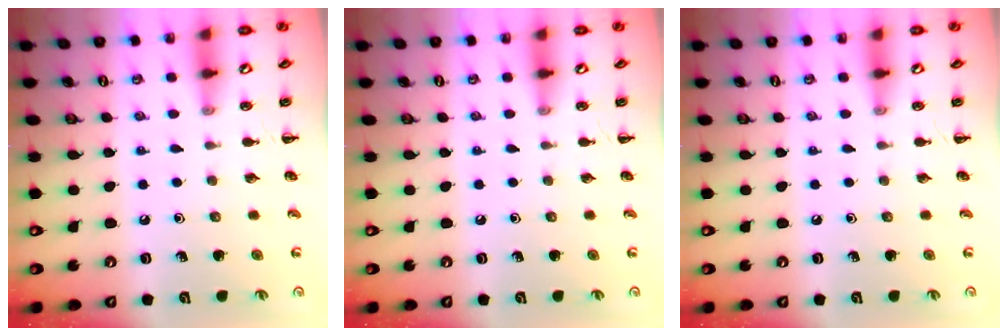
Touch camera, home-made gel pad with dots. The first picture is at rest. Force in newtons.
{"total": 0.0}
{"total": 0.0}